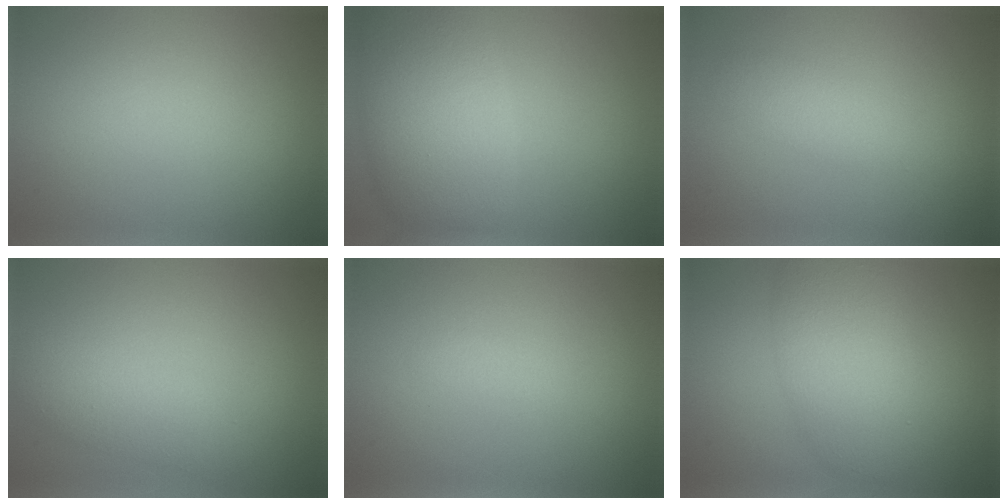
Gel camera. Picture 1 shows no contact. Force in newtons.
{"total": 8.4, "press": 8.4, "slide": 0.3}
{"total": 1.7, "press": 1.7, "slide": 0.1}
{"total": 2.8, "press": 2.8, "slide": 0.1}
{"total": 0.5, "press": 0.5, "slide": 0.0}
{"total": 5.6, "press": 5.6, "slide": 0.2}